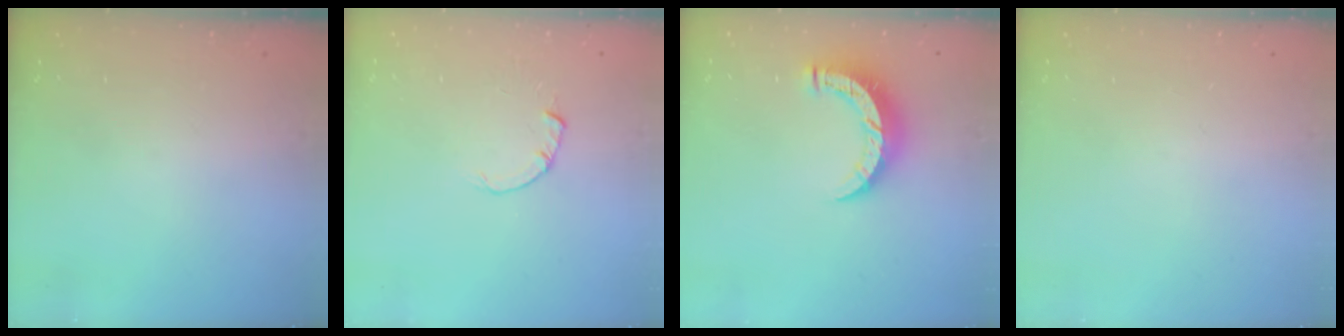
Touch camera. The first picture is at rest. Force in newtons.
{"total": 1.8, "press": 1.7, "slide": 0.3}
{"total": 10.2, "press": 10.1, "slide": 1.0}
{"total": 0.0}